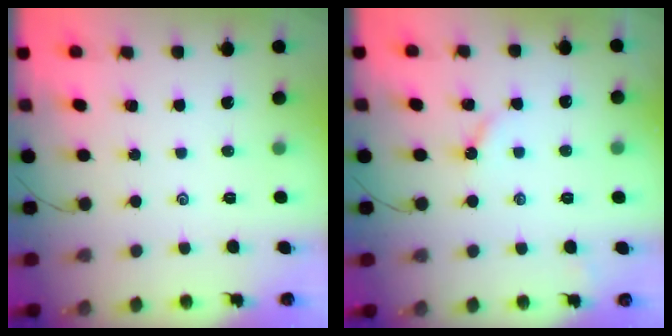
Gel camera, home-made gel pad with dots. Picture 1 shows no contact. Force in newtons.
{"total": 2.8, "press": 2.8, "slide": 0.2}